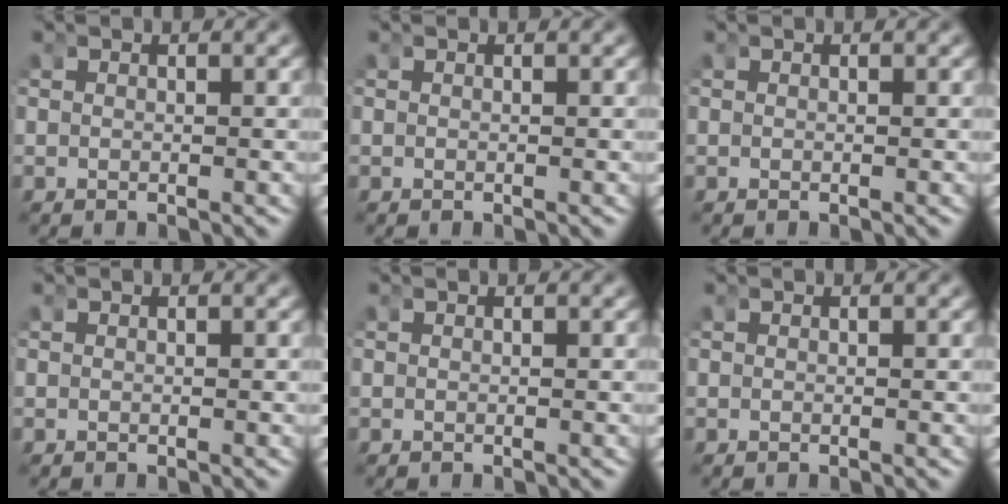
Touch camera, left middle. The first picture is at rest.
{"total": 0.0}
{"total": 0.0}
{"total": 0.0}
{"total": 0.0}
{"total": 0.0}